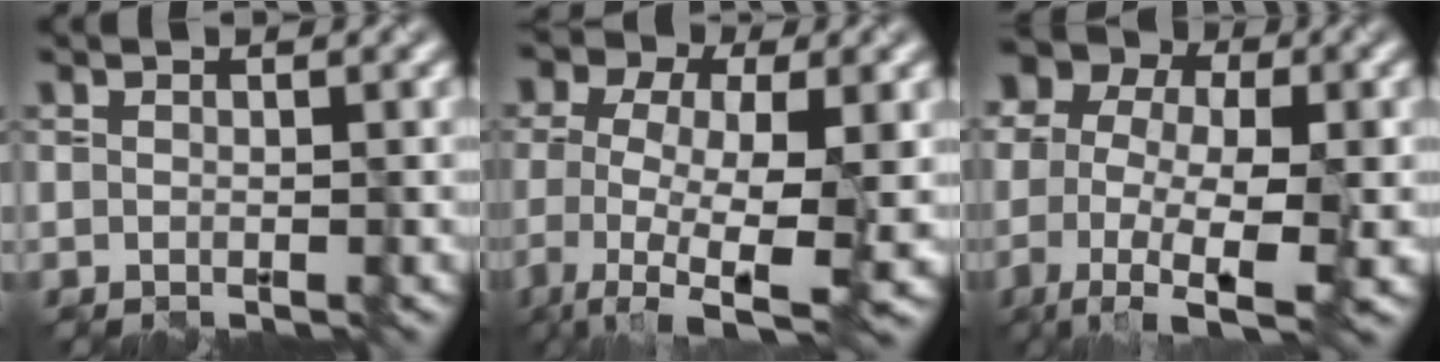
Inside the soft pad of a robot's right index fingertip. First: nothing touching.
{"total": 10.1, "force": [-2.5, 5.1, 8.4], "torque": [-0.152, -0.004, -0.048]}
{"total": 11.2, "force": [-2.4, 6.3, 8.9], "torque": [-0.152, 0.004, -0.039]}